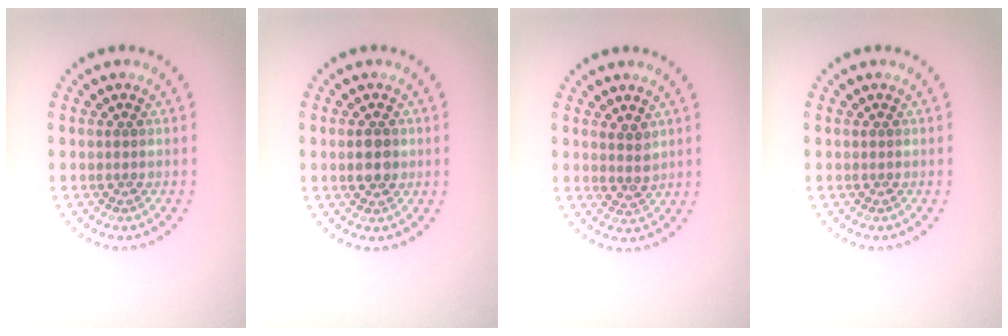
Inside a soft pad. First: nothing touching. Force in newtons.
{"total": 1.9, "press": 1.9, "slide": 0.3}
{"total": 1.7, "press": 1.5, "slide": 0.8}
{"total": 0.0}